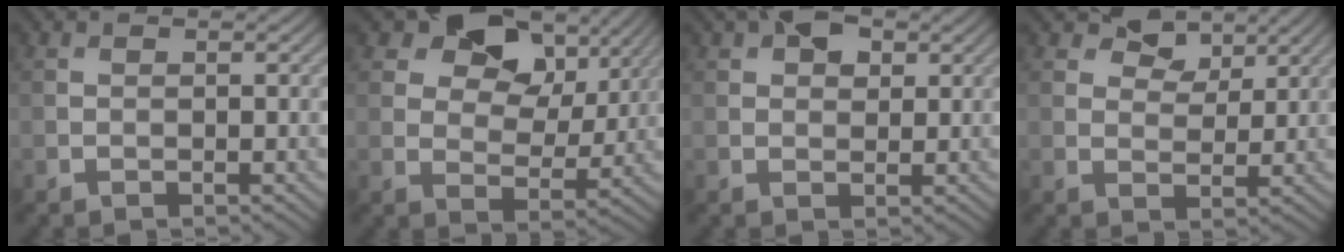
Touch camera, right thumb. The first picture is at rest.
{"total": 11.8, "force": [6.6, 7.4, 6.4], "torque": [-0.099, 0.001, 0.093]}
{"total": 4.1, "force": [2.1, 2.4, 2.6], "torque": [-0.043, 0.007, 0.030]}
{"total": 4.9, "force": [3.3, 2.9, 2.2], "torque": [-0.036, -0.001, 0.056]}